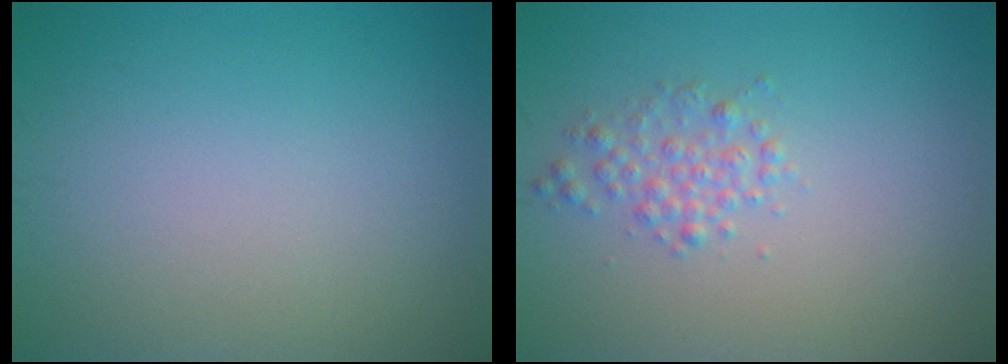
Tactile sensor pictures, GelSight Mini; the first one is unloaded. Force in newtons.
{"total": 1.8, "press": 1.8, "slide": 0.0}